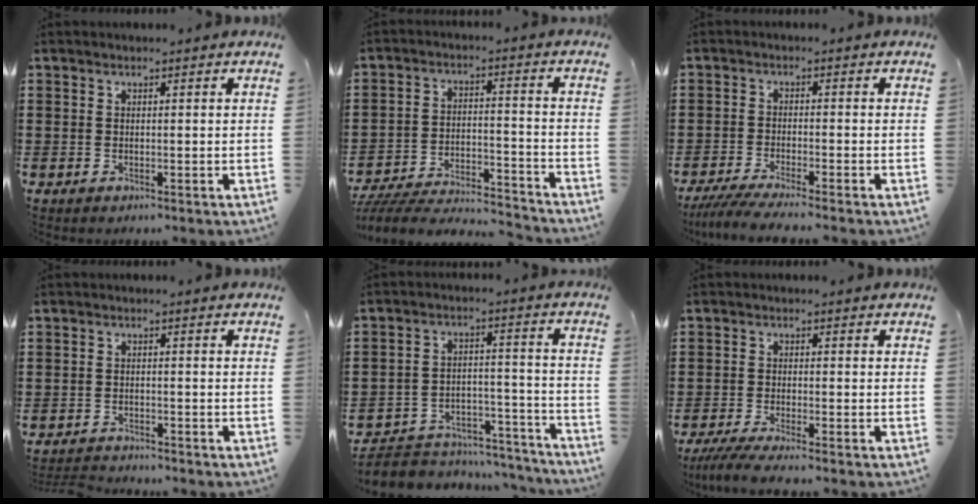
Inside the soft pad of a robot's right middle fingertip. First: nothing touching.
{"total": 6.2, "force": [-6.0, 0.8, 1.5], "torque": [-0.040, 0.004, -0.124]}
{"total": 4.1, "force": [-3.7, -0.1, 1.6], "torque": [-0.040, -0.015, -0.076]}
{"total": 2.3, "force": [-2.3, 0.3, -0.1], "torque": [-0.006, -0.001, -0.051]}
{"total": 4.8, "force": [-4.5, 1.6, 0.4], "torque": [-0.010, 0.012, -0.093]}
{"total": 3.3, "force": [-3.0, 0.0, 1.5], "torque": [-0.040, -0.010, -0.062]}